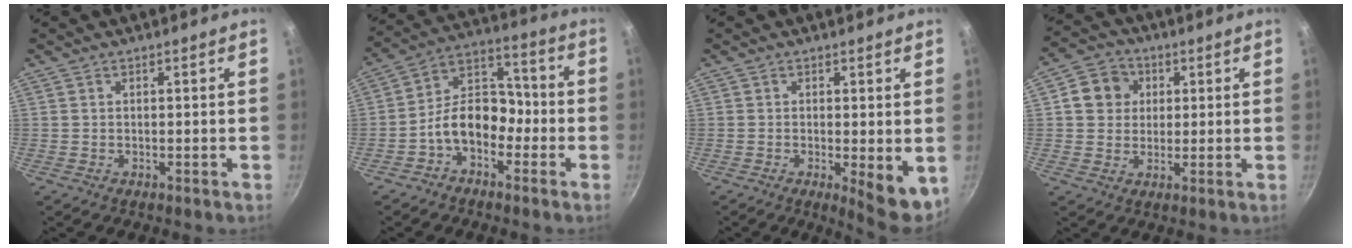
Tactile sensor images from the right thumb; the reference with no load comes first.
{"total": 10.8, "force": [-4.0, 7.5, 6.8], "torque": [-0.070, 0.058, -0.090]}
{"total": 6.8, "force": [-0.8, 2.3, 6.4], "torque": [-0.076, -0.011, -0.006]}
{"total": 7.8, "force": [2.0, 7.0, 2.9], "torque": [-0.016, 0.010, 0.023]}